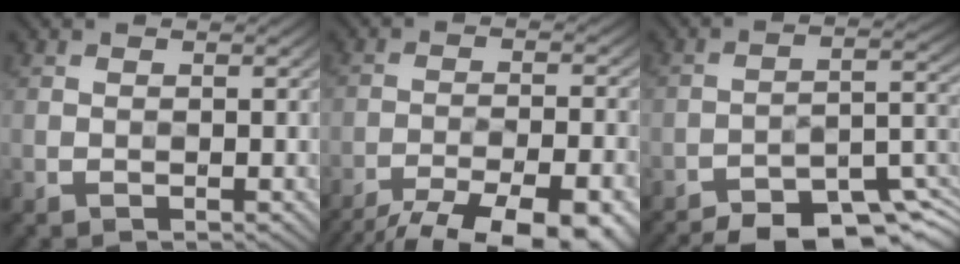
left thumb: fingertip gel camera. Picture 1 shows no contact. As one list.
[{"total": 16.1, "force": [-13.4, 4.5, 7.8], "torque": [-0.106, -0.012, -0.165]}, {"total": 13.3, "force": [-10.8, 4.0, 6.8], "torque": [-0.101, 0.003, -0.152]}]